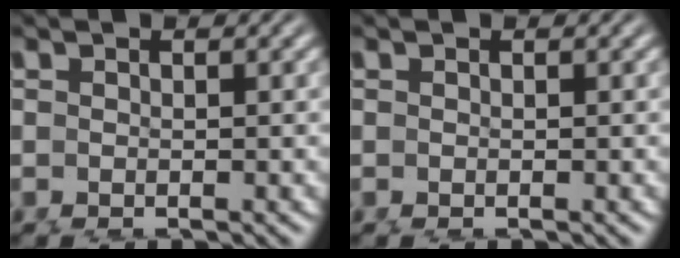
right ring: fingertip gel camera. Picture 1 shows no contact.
{"total": 0.0}